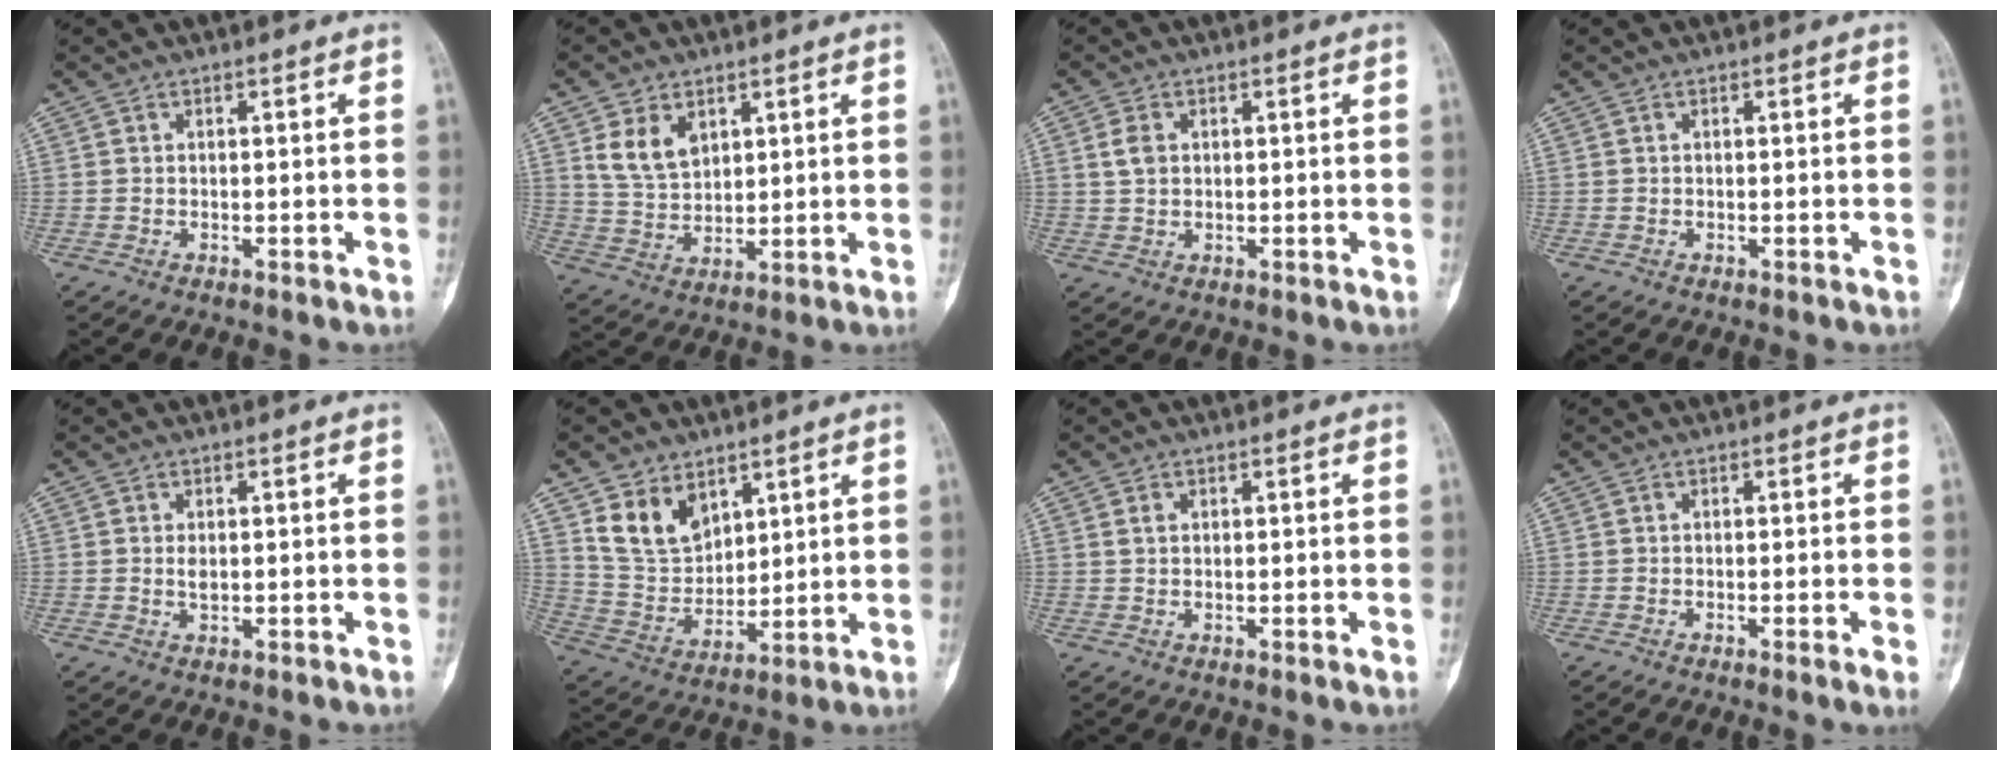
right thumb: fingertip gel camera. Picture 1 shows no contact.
{"total": 7.9, "force": [3.5, 5.3, 4.6], "torque": [-0.066, -0.018, 0.077]}
{"total": 3.2, "force": [0.8, 2.3, 2.1], "torque": [-0.036, 0.002, 0.018]}
{"total": 0.0}
{"total": 1.4, "force": [0.2, 0.8, 1.2], "torque": [-0.016, -0.002, 0.004]}
{"total": 11.2, "force": [6.2, 7.7, 5.3], "torque": [-0.070, -0.038, 0.132]}
{"total": 1.3, "force": [0.5, 0.8, 0.8], "torque": [-0.012, -0.003, 0.009]}
{"total": 1.5, "force": [-0.5, -0.2, 1.4], "torque": [-0.026, -0.005, -0.008]}